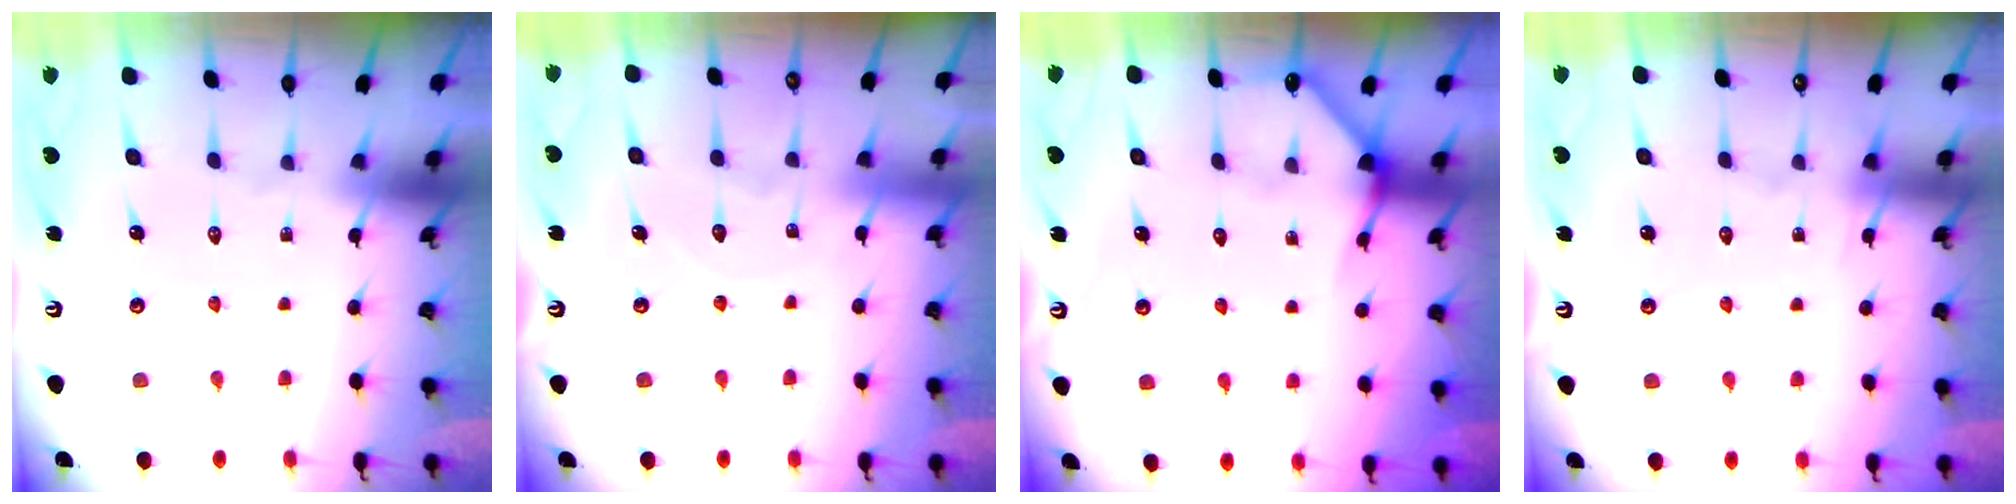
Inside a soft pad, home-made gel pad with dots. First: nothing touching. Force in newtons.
{"total": 5.5, "press": 5.5, "slide": 0.4}
{"total": 4.3, "press": 4.2, "slide": 0.4}
{"total": 3.9, "press": 3.9, "slide": 0.5}